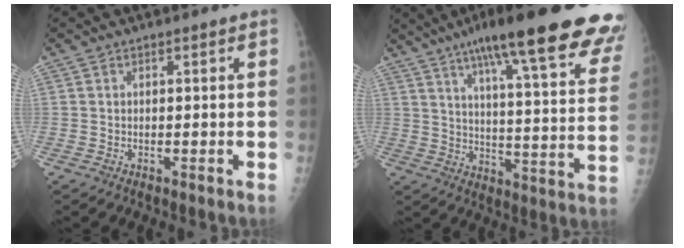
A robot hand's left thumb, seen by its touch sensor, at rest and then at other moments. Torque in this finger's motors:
{"motor_torque": [1.88, 0.01, 1.85, -0.93, 0.26]}